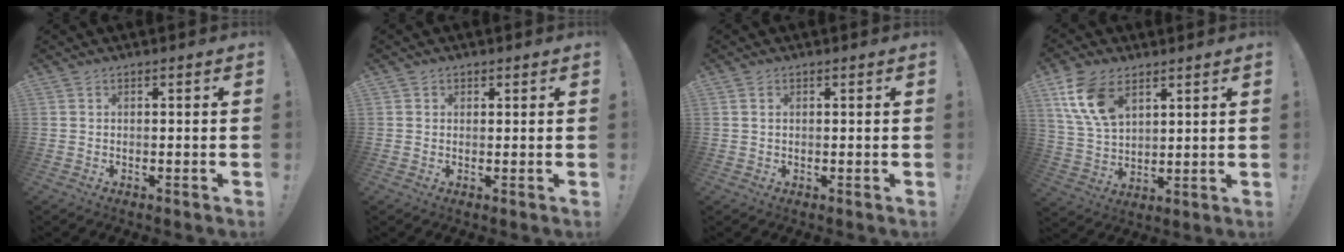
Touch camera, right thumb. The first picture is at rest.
{"total": 1.1, "force": [0.6, 0.9, 0.2], "torque": [-0.004, 0.002, 0.011]}
{"total": 0.9, "force": [0.4, 0.7, 0.5], "torque": [-0.014, 0.004, 0.008]}
{"total": 13.9, "force": [7.1, 8.6, 8.4], "torque": [-0.165, -0.021, 0.138]}